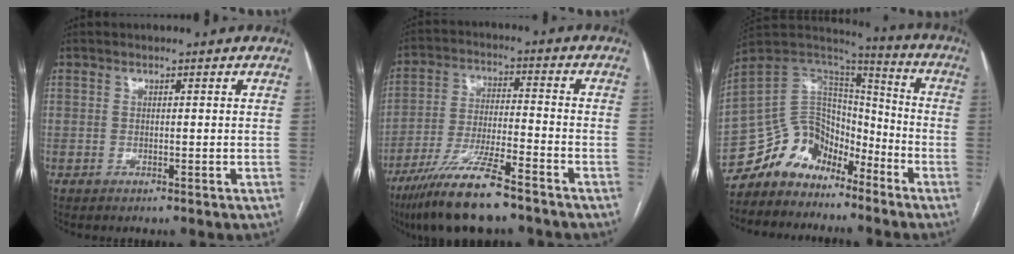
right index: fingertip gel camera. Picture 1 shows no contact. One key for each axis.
{"total": 12.8, "fx": -9.4, "fy": 1.4, "fz": 8.5, "tx": -0.163, "ty": -0.029, "tz": -0.168}
{"total": 12.6, "fx": -9.8, "fy": 7.2, "fz": 3.0, "tx": -0.051, "ty": 0.072, "tz": -0.179}